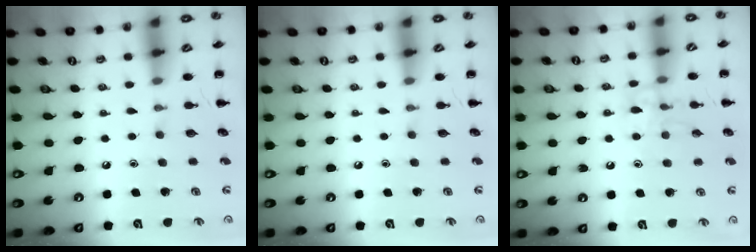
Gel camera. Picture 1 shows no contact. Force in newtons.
{"total": 0.0}
{"total": 10.4, "press": 10.3, "slide": 1.0}